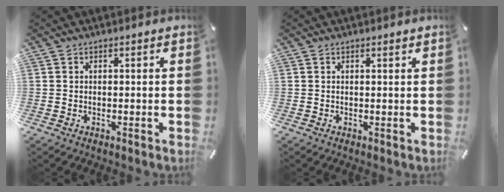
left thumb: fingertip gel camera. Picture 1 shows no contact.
{"total": 0.6, "force": [0.4, 0.1, 0.4], "torque": [-0.007, 0.001, 0.006]}